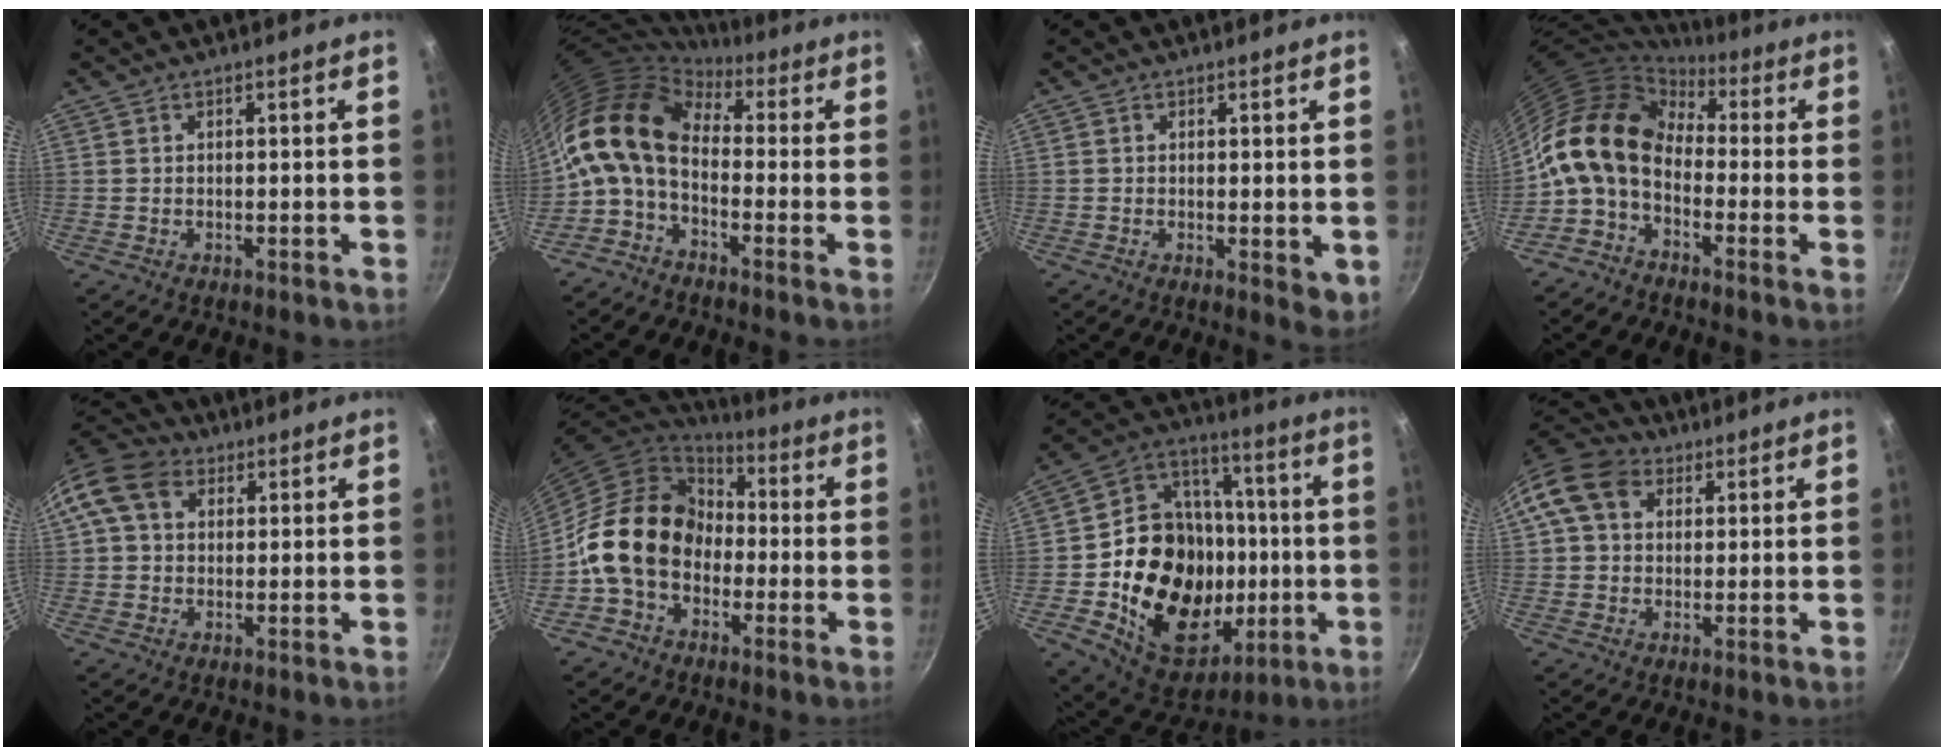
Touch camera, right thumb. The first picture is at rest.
{"total": 12.8, "force": [0.0, 8.0, 10.0], "torque": [-0.180, 0.025, -0.021]}
{"total": 3.8, "force": [-0.1, 1.3, 3.6], "torque": [-0.046, -0.013, -0.001]}
{"total": 13.6, "force": [-1.0, 9.5, 9.7], "torque": [-0.165, 0.036, -0.042]}
{"total": 9.7, "force": [2.9, 7.3, 5.7], "torque": [-0.089, 0.014, 0.036]}
{"total": 15.6, "force": [-2.6, 12.2, 9.4], "torque": [-0.127, 0.048, -0.064]}
{"total": 28.9, "force": [-4.2, 21.9, 18.4], "torque": [-0.295, 0.031, -0.056]}
{"total": 10.4, "force": [3.1, 8.0, 5.9], "torque": [-0.088, 0.016, 0.037]}